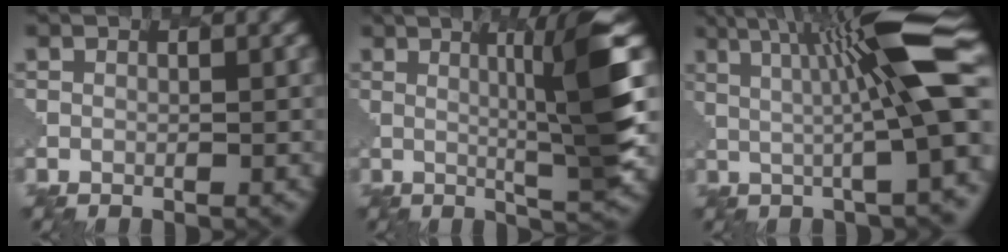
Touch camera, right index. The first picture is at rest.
{"total": 4.7, "force": [1.9, -1.1, 4.2], "torque": [-0.092, 0.013, 0.013]}
{"total": 9.7, "force": [3.2, 0.4, 9.1], "torque": [-0.143, 0.019, 0.031]}